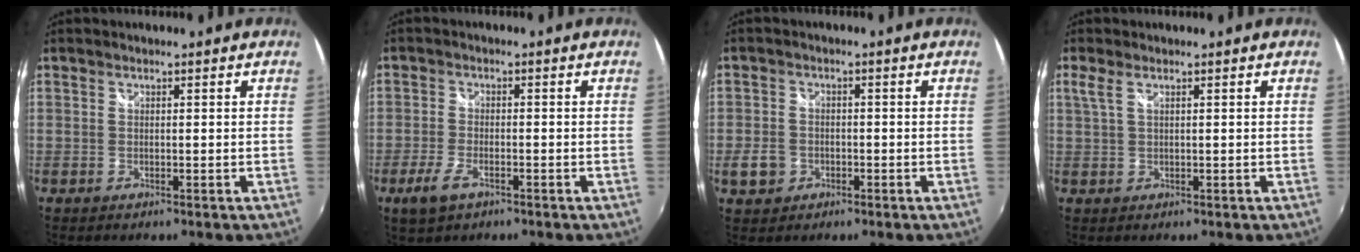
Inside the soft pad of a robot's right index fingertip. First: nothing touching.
{"total": 5.1, "force": [-3.0, 2.3, 3.5], "torque": [-0.090, -0.009, -0.056]}
{"total": 4.8, "force": [-1.8, 4.2, 1.7], "torque": [-0.048, 0.005, -0.028]}
{"total": 2.2, "force": [1.2, 0.6, 1.8], "torque": [-0.040, 0.003, 0.023]}